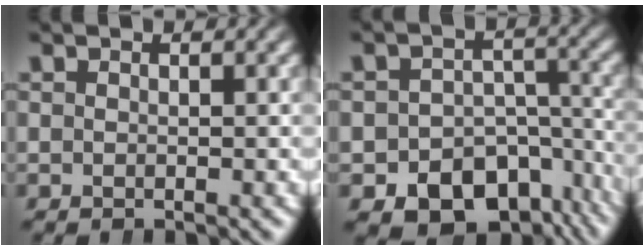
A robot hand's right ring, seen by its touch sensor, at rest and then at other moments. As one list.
[{"total": 12.4, "force": [-7.7, 8.4, 4.8], "torque": [-0.068, -0.035, -0.109]}]